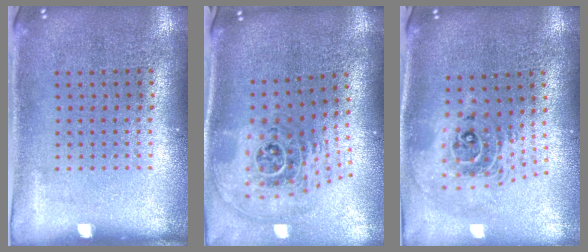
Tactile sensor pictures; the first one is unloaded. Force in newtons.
{"total": 2.2, "press": 1.6, "slide": 1.5}
{"total": 2.3, "press": 1.8, "slide": 1.5}